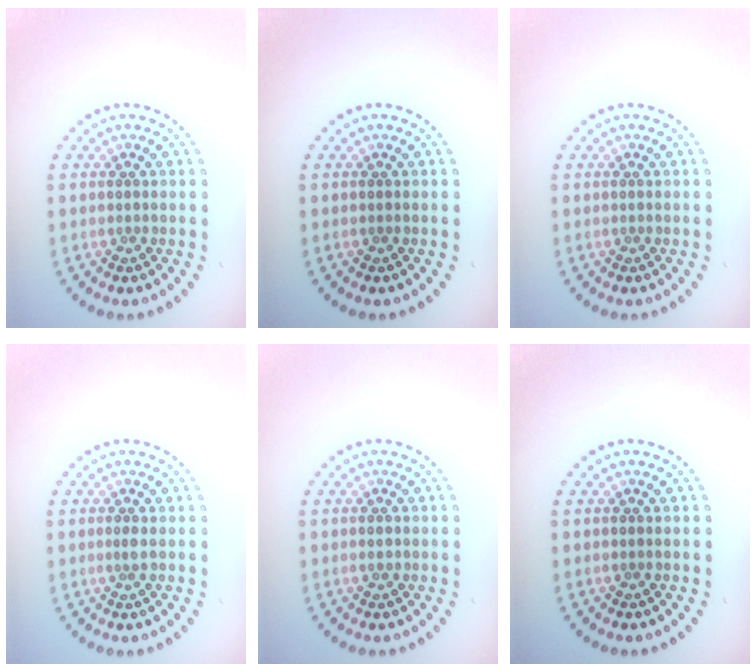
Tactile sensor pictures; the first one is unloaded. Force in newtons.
{"total": 0.0}
{"total": 0.0}
{"total": 0.7, "press": 0.5, "slide": 0.4}
{"total": 0.7, "press": 0.7, "slide": 0.1}
{"total": 0.0}